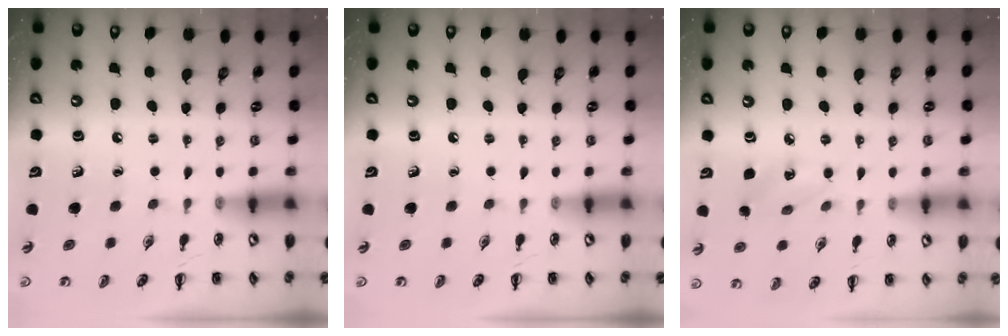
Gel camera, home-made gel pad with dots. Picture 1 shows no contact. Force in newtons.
{"total": 0.0}
{"total": 5.1, "press": 5.0, "slide": 1.0}